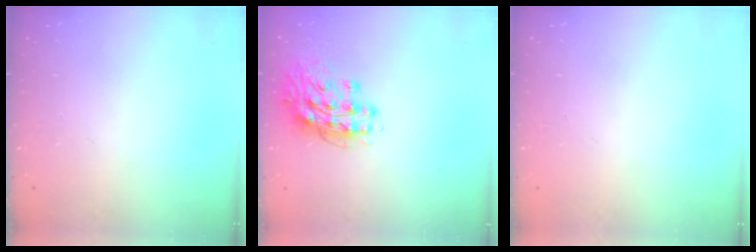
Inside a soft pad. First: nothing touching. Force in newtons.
{"total": 13.5, "press": 13.4, "slide": 1.3}
{"total": 0.0}